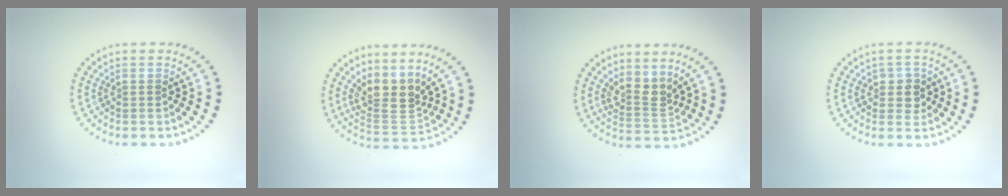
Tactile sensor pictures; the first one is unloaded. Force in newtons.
{"total": 3.8, "press": 2.9, "slide": 2.5}
{"total": 2.8, "press": 2.1, "slide": 1.9}
{"total": 1.9, "press": 1.8, "slide": 0.6}